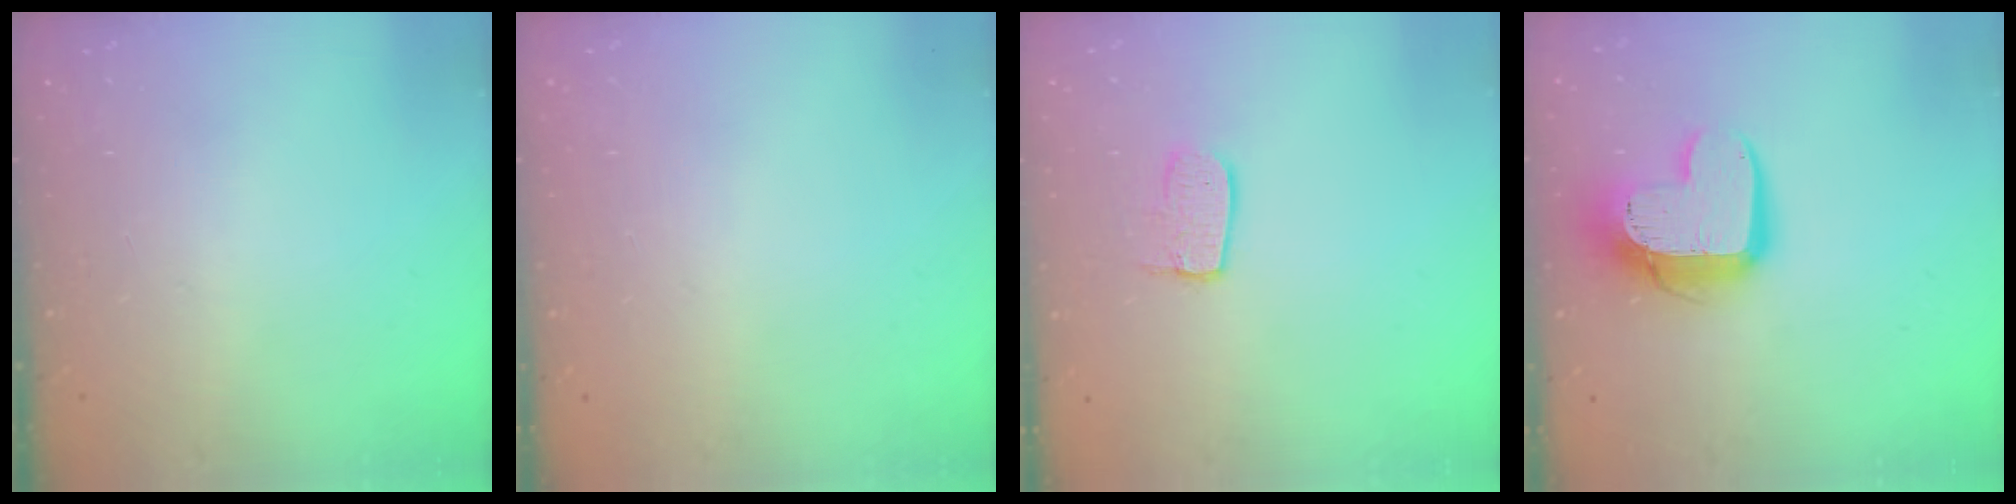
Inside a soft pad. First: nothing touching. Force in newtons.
{"total": 0.0}
{"total": 7.0, "press": 7.0, "slide": 0.3}
{"total": 14.4, "press": 14.3, "slide": 1.2}